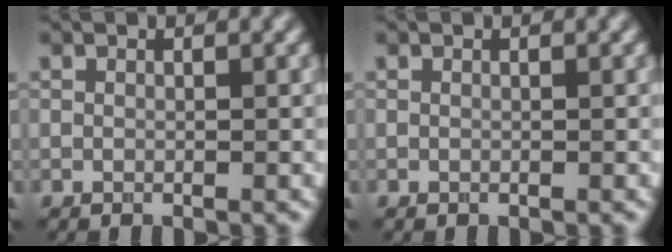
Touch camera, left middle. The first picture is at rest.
{"total": 0.0}